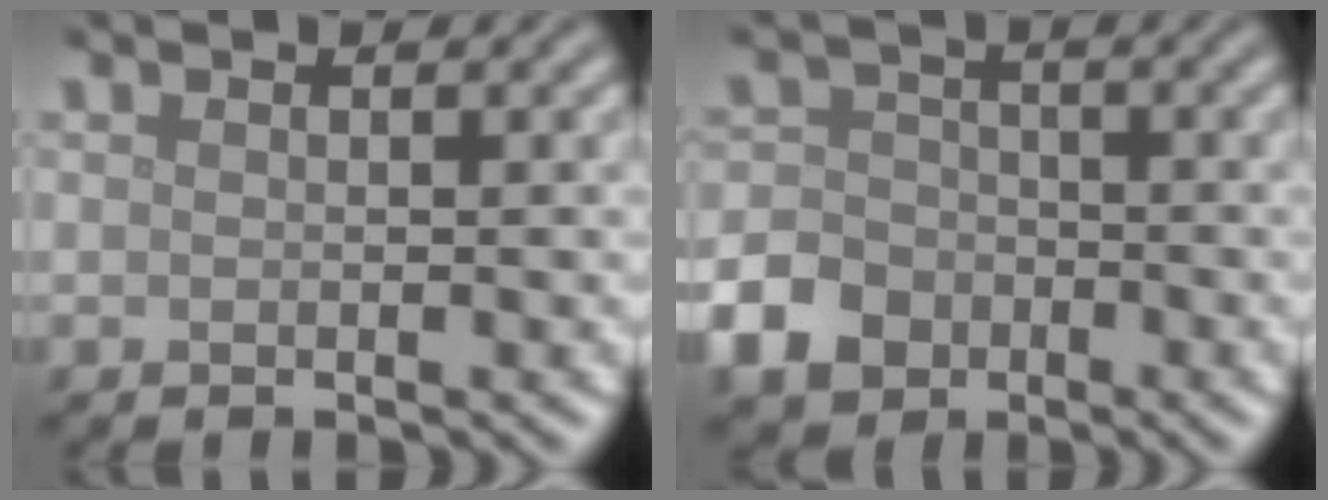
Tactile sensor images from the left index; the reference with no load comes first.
{"total": 5.8, "force": [-3.1, 4.4, 2.1], "torque": [-0.040, -0.010, -0.072]}